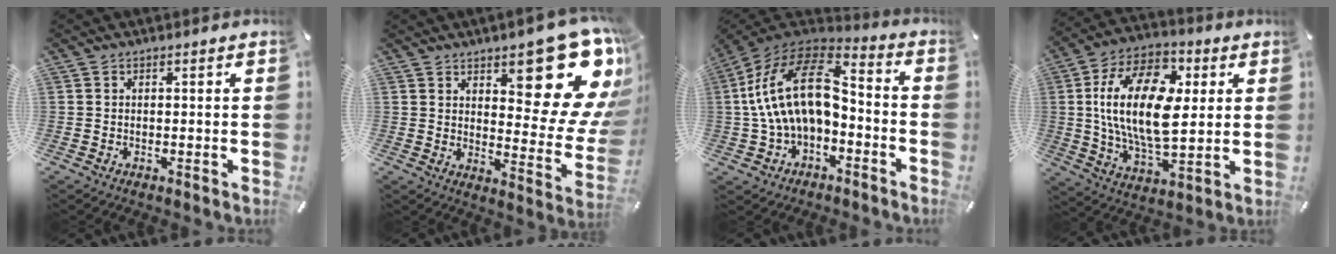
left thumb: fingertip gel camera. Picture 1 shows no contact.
{"total": 21.0, "force": [12.0, 9.3, 14.5], "torque": [-0.156, -0.108, 0.199]}
{"total": 20.5, "force": [1.3, 12.8, 15.9], "torque": [-0.326, 0.014, 0.022]}
{"total": 21.4, "force": [3.8, 12.4, 17.1], "torque": [-0.342, 0.007, 0.059]}